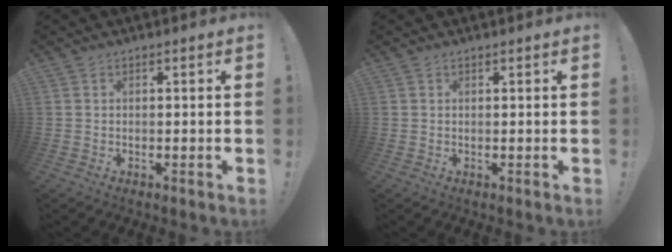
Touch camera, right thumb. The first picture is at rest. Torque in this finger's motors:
{"motor_torque": [0.02, -0.16, -0.03, 0.03, 0.04]}